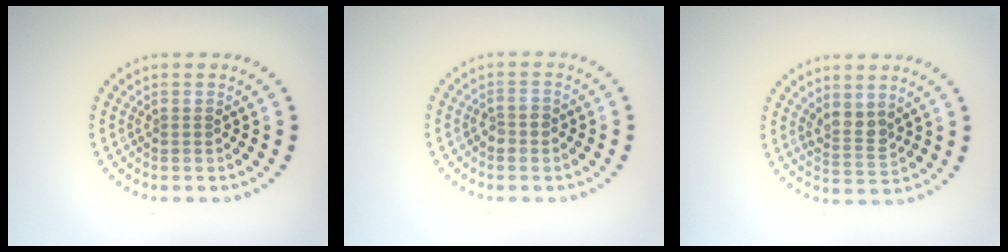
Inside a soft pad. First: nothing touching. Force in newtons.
{"total": 1.3, "press": 1.3, "slide": 0.4}
{"total": 2.4, "press": 2.1, "slide": 1.2}